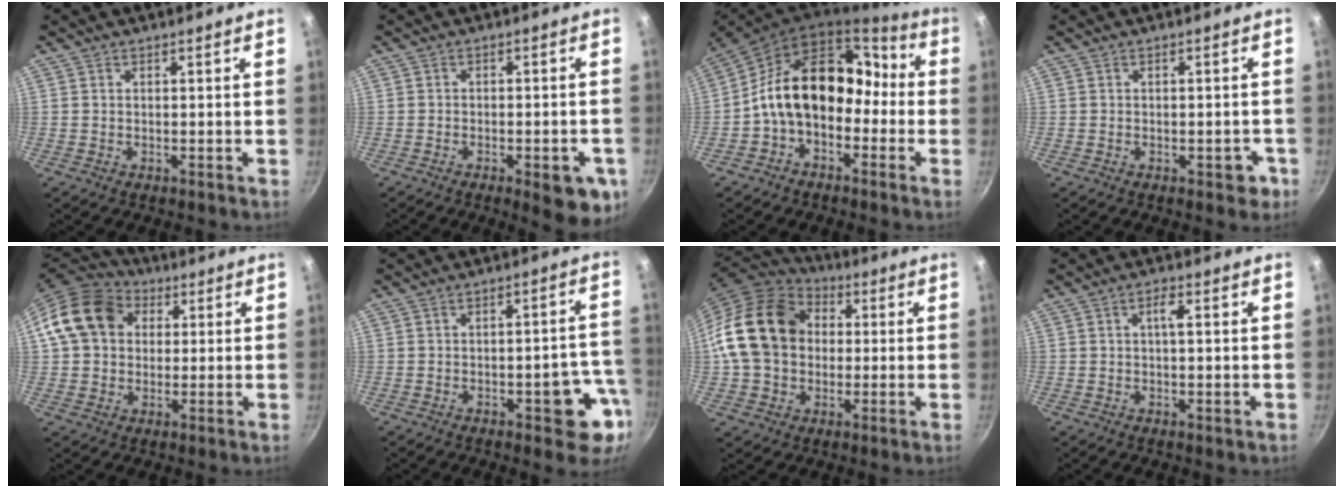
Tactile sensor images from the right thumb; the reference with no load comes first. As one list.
[{"total": 9.5, "force": [-3.9, 3.4, 8.0], "torque": [-0.069, 0.015, -0.044]}, {"total": 16.5, "force": [-2.7, 11.8, 11.2], "torque": [-0.139, 0.074, -0.062]}, {"total": 3.4, "force": [-1.5, 1.9, 2.5], "torque": [-0.008, 0.016, -0.014]}, {"total": 14.1, "force": [3.2, 11.4, 7.6], "torque": [-0.116, 0.024, 0.041]}, {"total": 10.0, "force": [-3.8, 4.3, 8.2], "torque": [-0.053, 0.029, -0.045]}, {"total": 18.7, "force": [1.8, 14.8, 11.2], "torque": [-0.187, 0.034, 0.023]}, {"total": 2.9, "force": [0.6, 0.9, 2.7], "torque": [-0.051, 0.004, 0.007]}]